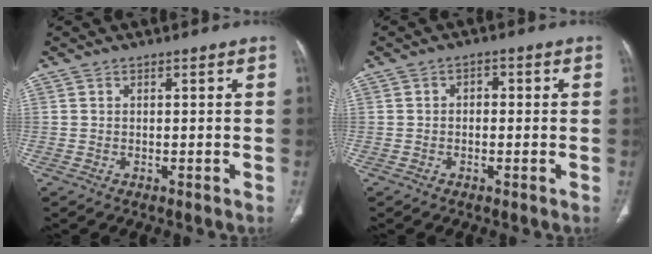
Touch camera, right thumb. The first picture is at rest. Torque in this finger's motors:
{"motor_torque": [0.06, -0.29, -0.27, 0.14, 0.00]}